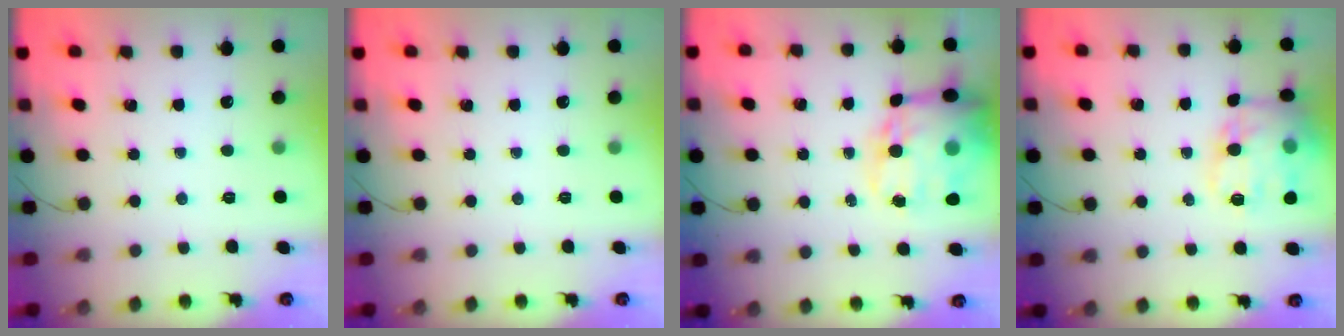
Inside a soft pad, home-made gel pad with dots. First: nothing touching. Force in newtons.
{"total": 0.0}
{"total": 21.3, "press": 20.7, "slide": 5.1}
{"total": 16.2, "press": 16.0, "slide": 2.5}